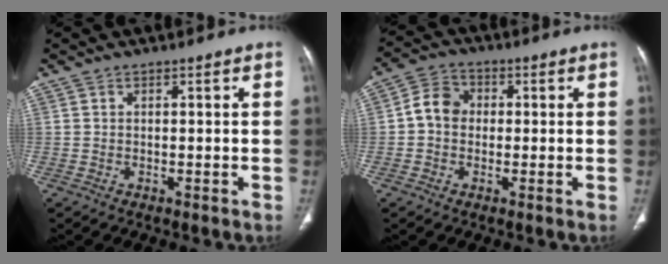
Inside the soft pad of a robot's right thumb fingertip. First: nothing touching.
{"total": 6.0, "force": [-0.1, 5.1, 3.2], "torque": [-0.043, 0.018, -0.013]}